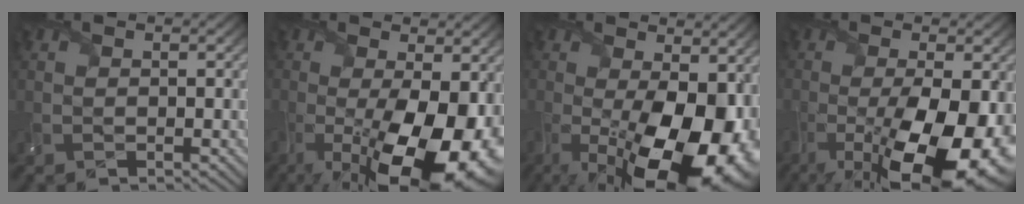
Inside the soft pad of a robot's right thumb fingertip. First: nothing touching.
{"total": 16.3, "force": [-4.6, 6.4, 14.3], "torque": [-0.220, -0.035, -0.053]}
{"total": 18.6, "force": [-4.3, 9.0, 15.6], "torque": [-0.224, -0.049, -0.030]}
{"total": 15.5, "force": [-5.6, 5.2, 13.5], "torque": [-0.224, -0.025, -0.080]}